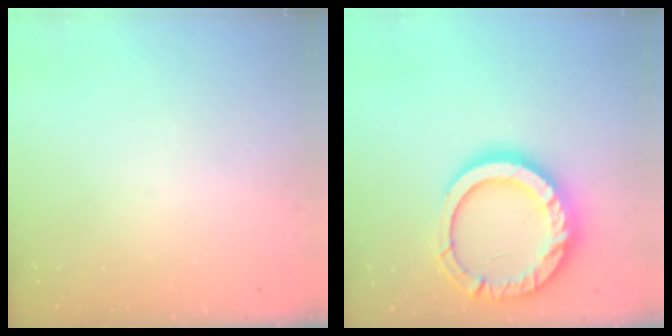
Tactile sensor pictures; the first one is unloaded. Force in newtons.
{"total": 19.7, "press": 19.6, "slide": 1.7}